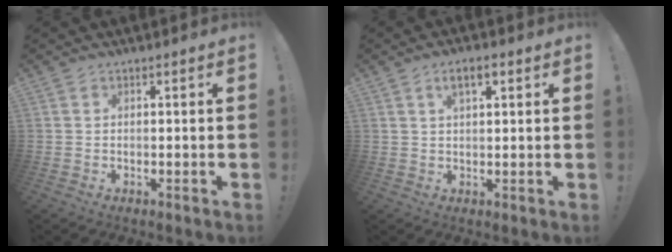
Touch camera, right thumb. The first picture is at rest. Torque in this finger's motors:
{"motor_torque": [0.00, 0.05, 0.47, 0.20, 0.08]}